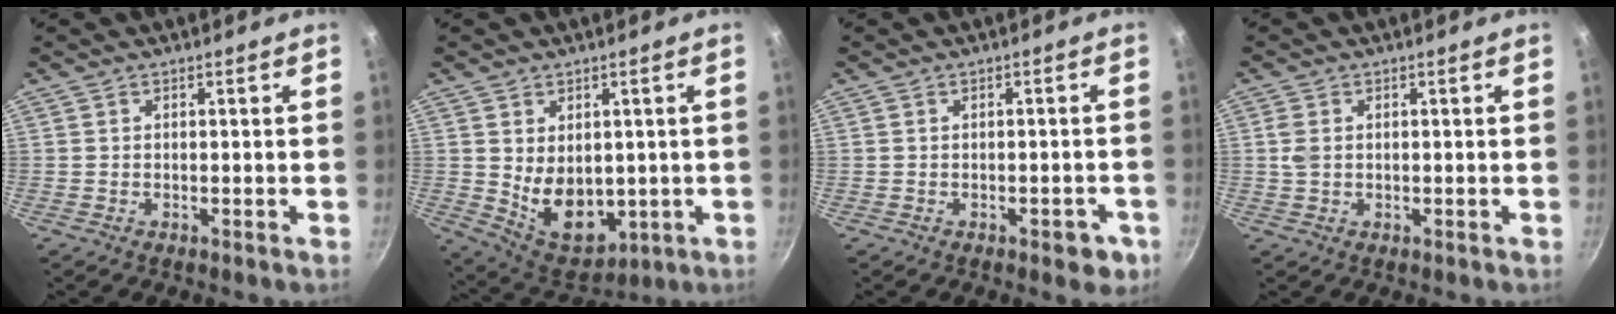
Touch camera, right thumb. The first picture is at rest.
{"total": 11.1, "force": [0.2, 7.8, 7.9], "torque": [-0.097, -0.026, 0.033]}
{"total": 4.3, "force": [-2.0, 2.1, 3.2], "torque": [-0.024, 0.013, -0.017]}
{"total": 2.5, "force": [0.4, 1.7, 1.7], "torque": [-0.036, 0.002, 0.007]}